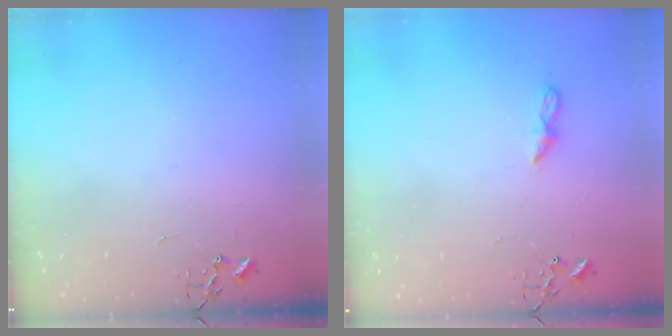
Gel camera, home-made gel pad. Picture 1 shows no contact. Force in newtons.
{"total": 5.5, "press": 5.5, "slide": 0.5}